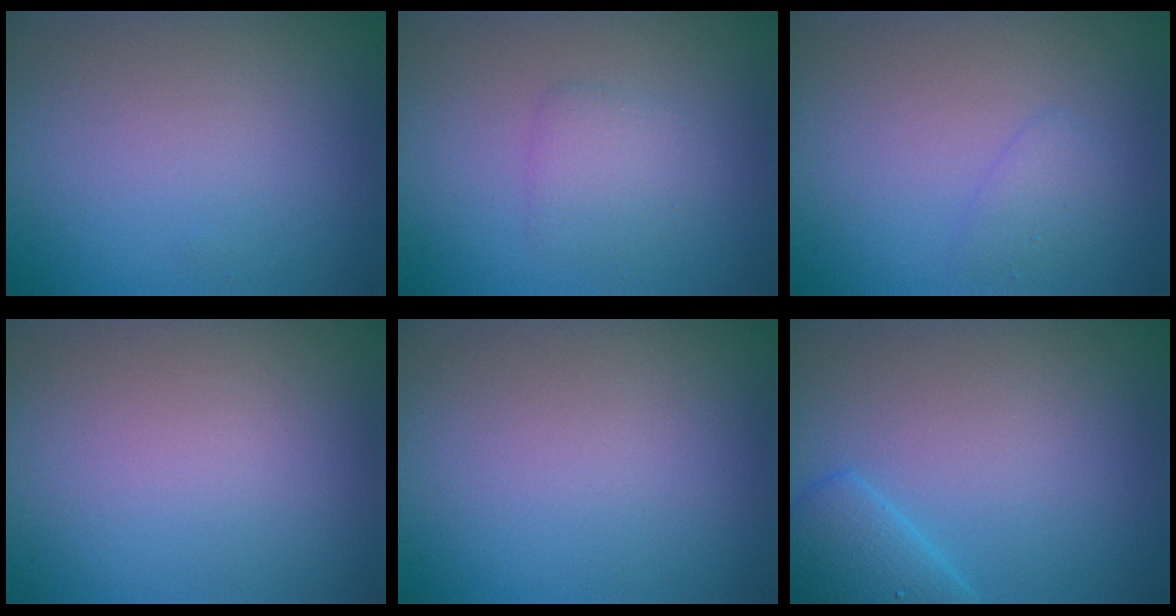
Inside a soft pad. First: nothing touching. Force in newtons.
{"total": 1.9, "press": 1.9, "slide": 0.0}
{"total": 1.3, "press": 1.3, "slide": 0.0}
{"total": 0.0}
{"total": 0.0}
{"total": 2.7, "press": 2.7, "slide": 0.2}